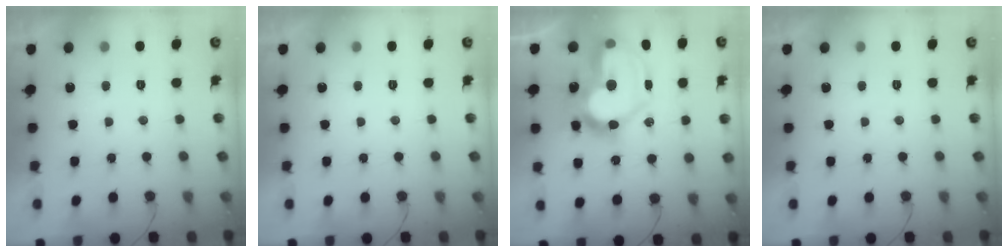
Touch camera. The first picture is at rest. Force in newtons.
{"total": 0.0}
{"total": 23.6, "press": 23.5, "slide": 2.1}
{"total": 0.0}